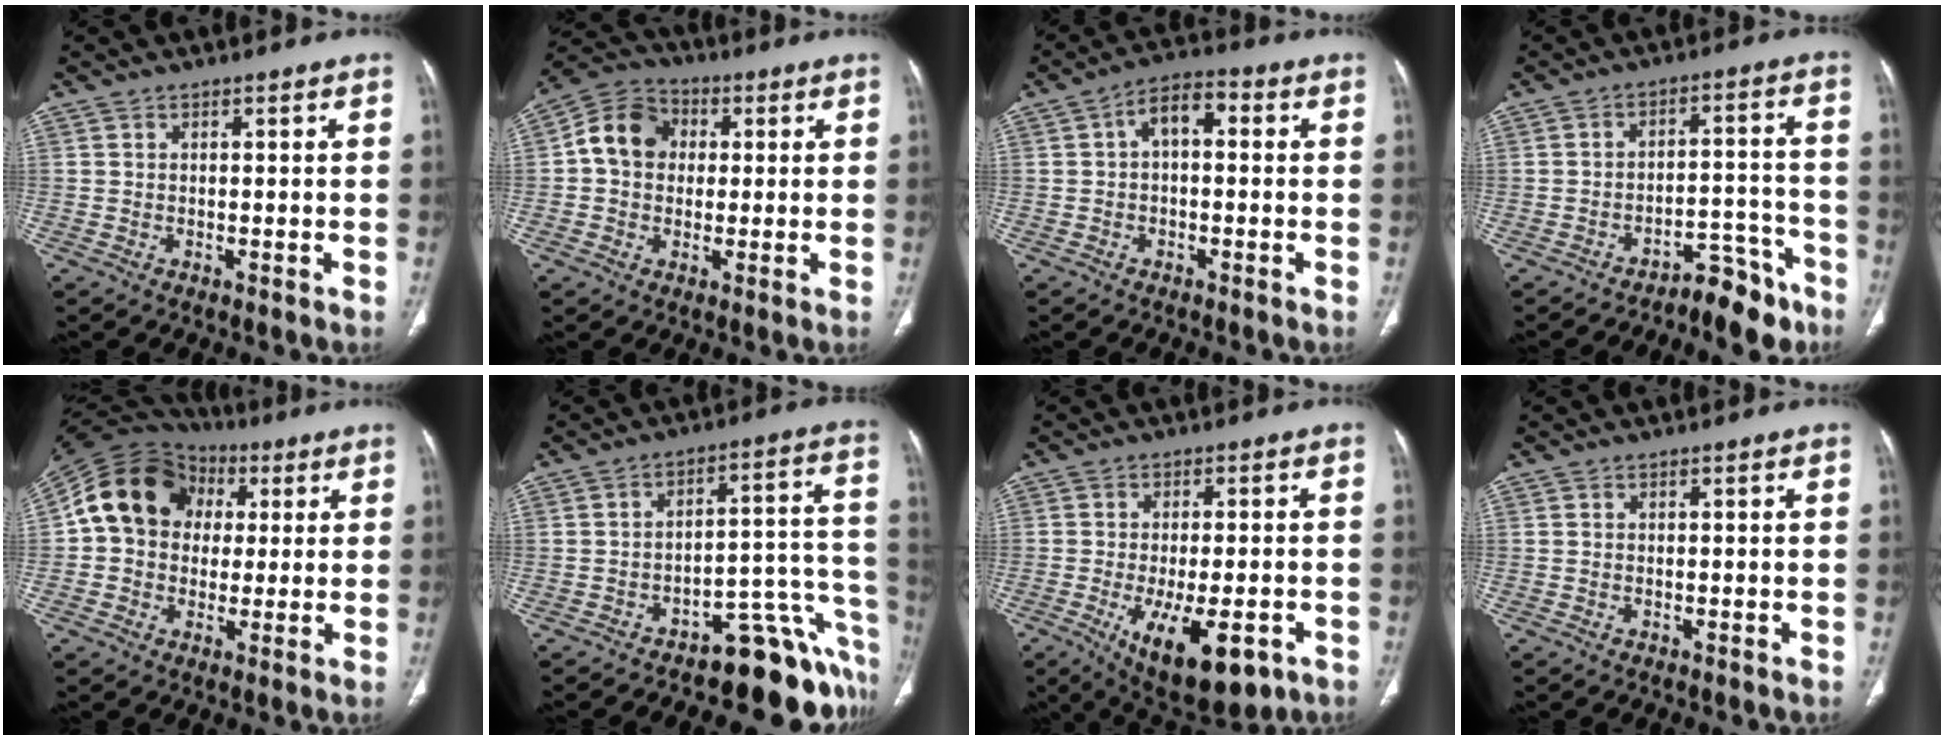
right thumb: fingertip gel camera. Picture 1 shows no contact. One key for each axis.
{"total": 9.7, "fx": 1.1, "fy": 8.1, "fz": 5.2, "tx": -0.076, "ty": 0.023, "tz": 0.005}
{"total": 5.8, "fx": 0.5, "fy": 3.3, "fz": 4.7, "tx": -0.067, "ty": 0.024, "tz": -0.002}
{"total": 8.0, "fx": -6.8, "fy": 3.0, "fz": 2.9, "tx": -0.013, "ty": 0.084, "tz": -0.103}
{"total": 15.6, "fx": 2.7, "fy": 13.0, "fz": 8.3, "tx": -0.133, "ty": 0.031, "tz": 0.039}
{"total": 15.2, "fx": -11.0, "fy": 6.0, "fz": 8.6, "tx": -0.025, "ty": 0.125, "tz": -0.148}
{"total": 15.3, "fx": -6.5, "fy": 6.3, "fz": 12.3, "tx": -0.183, "ty": 0.002, "tz": -0.081}
{"total": 0.0}